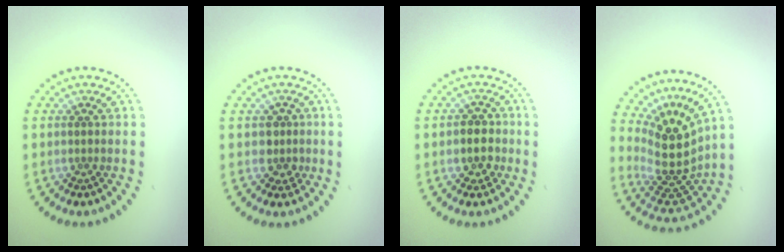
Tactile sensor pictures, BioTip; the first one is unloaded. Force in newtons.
{"total": 1.8, "press": 1.4, "slide": 1.1}
{"total": 2.5, "press": 2.3, "slide": 1.0}
{"total": 5.1, "press": 3.8, "slide": 3.5}